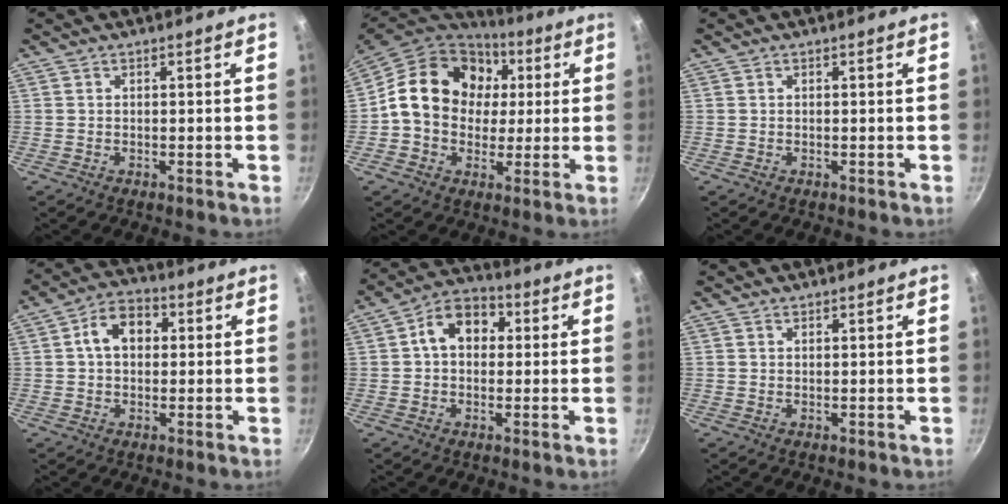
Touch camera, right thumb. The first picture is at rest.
{"total": 18.8, "force": [3.1, 15.2, 10.5], "torque": [-0.154, 0.025, 0.041]}
{"total": 0.0}
{"total": 8.1, "force": [1.5, 5.8, 5.4], "torque": [-0.061, 0.018, 0.011]}
{"total": 9.2, "force": [1.6, 6.8, 6.0], "torque": [-0.058, 0.023, 0.009]}
{"total": 0.6, "force": [0.6, 0.2, 0.0], "torque": [0.004, -0.008, 0.011]}